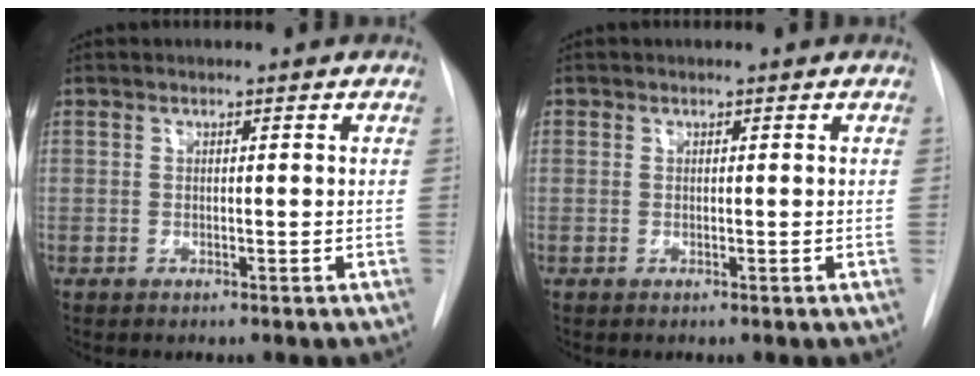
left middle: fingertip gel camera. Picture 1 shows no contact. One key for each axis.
{"total": 0.0}